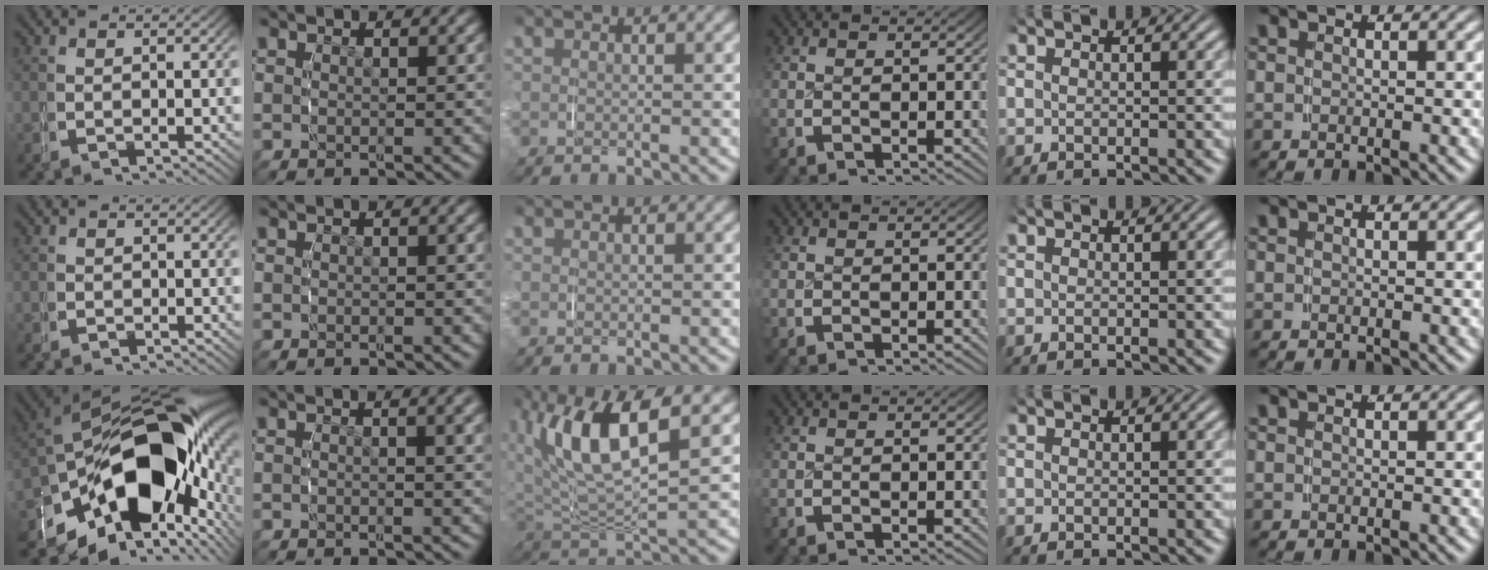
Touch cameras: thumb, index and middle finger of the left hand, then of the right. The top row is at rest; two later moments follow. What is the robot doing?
{"motion": "grasp_and_lifting", "object": "keyboard"}